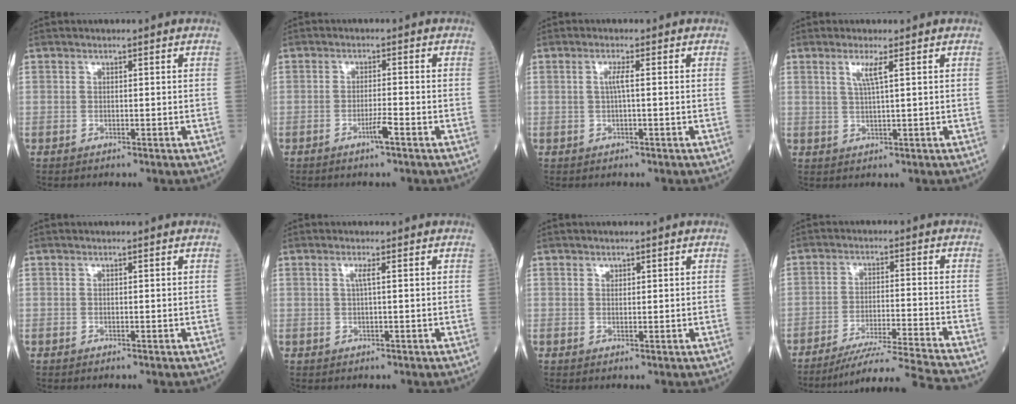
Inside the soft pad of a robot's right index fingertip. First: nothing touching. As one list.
[{"total": 2.3, "force": [-1.4, -0.3, 1.8], "torque": [-0.035, -0.002, -0.026]}, {"total": 1.7, "force": [0.1, -0.1, 1.7], "torque": [-0.035, 0.002, 0.000]}, {"total": 2.8, "force": [1.2, -0.4, 2.5], "torque": [-0.053, -0.001, 0.024]}, {"total": 0.0}, {"total": 1.1, "force": [0.2, -0.2, 1.1], "torque": [-0.024, 0.002, 0.003]}, {"total": 0.7, "force": [0.4, 0.5, 0.2], "torque": [0.000, -0.003, 0.005]}, {"total": 14.2, "force": [-13.0, -2.8, 4.8], "torque": [-0.062, -0.023, -0.206]}]